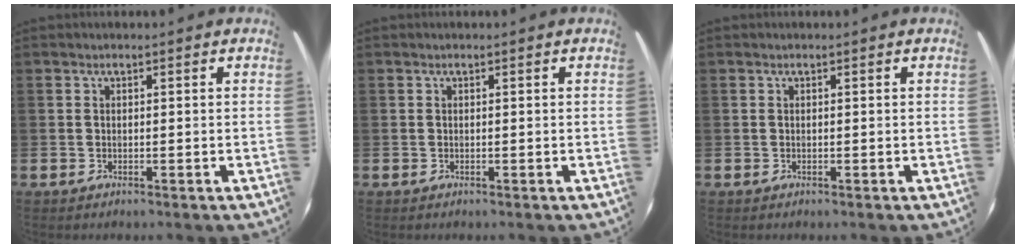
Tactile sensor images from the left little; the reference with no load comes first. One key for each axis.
{"total": 0.0}
{"total": 0.0}